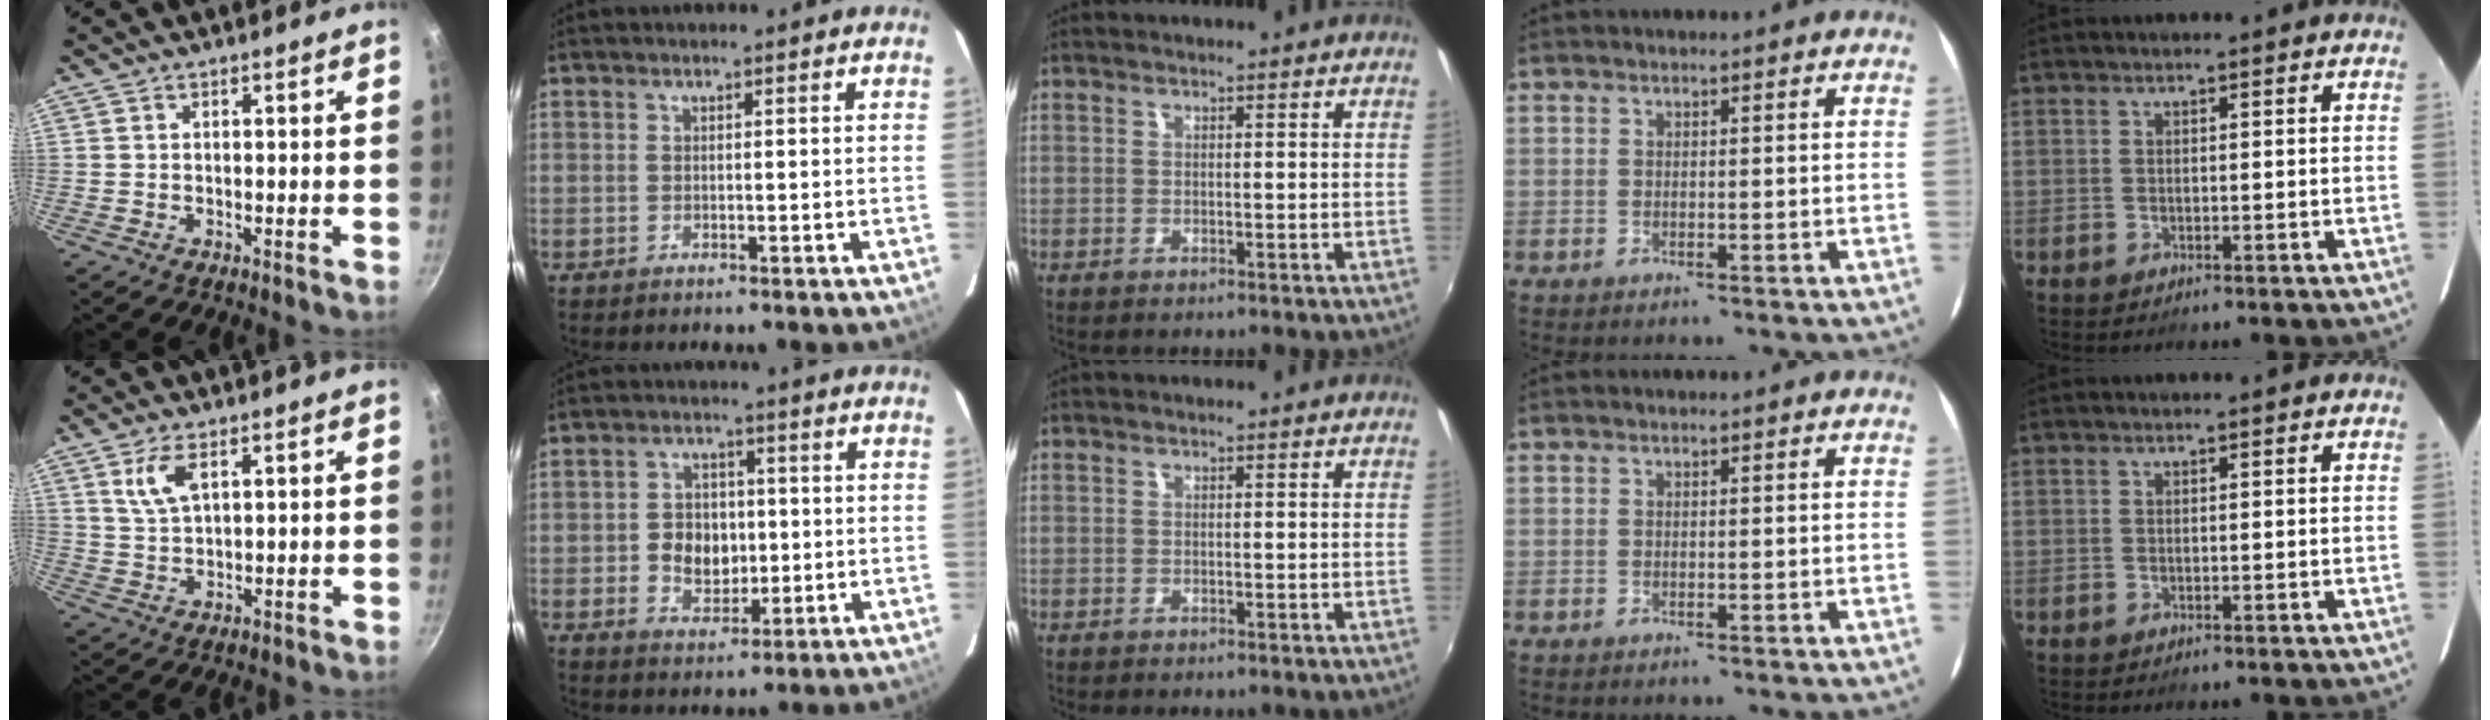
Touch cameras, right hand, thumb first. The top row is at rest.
{"thumb": {"total": 5.6, "force": [2.6, 2.5, 4.3], "torque": [-0.081, -0.008, 0.057]}, "index": {"total": 7.4, "force": [-0.8, 5.9, 4.4], "torque": [-0.093, 0.010, -0.007]}}